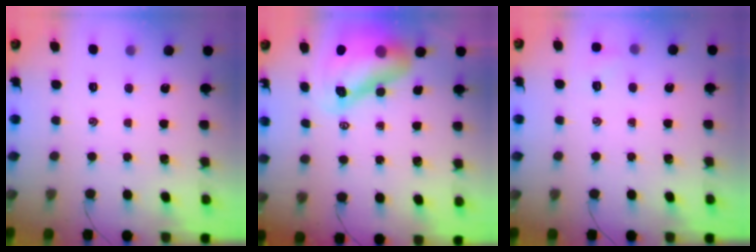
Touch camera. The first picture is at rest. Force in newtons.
{"total": 12.2, "press": 11.6, "slide": 3.7}
{"total": 4.5, "press": 4.3, "slide": 1.1}